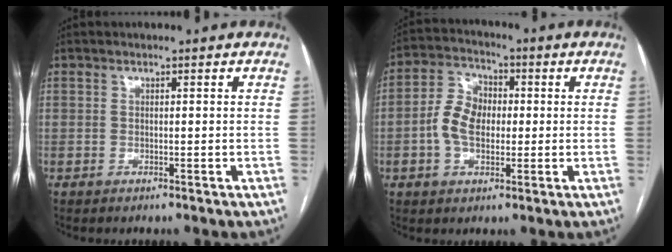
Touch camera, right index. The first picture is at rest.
{"total": 7.8, "force": [-0.7, 5.2, 5.8], "torque": [-0.131, 0.021, -0.015]}